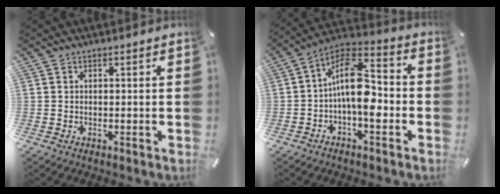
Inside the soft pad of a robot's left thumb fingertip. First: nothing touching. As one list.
[{"total": 13.0, "force": [-2.2, 6.8, 10.9], "torque": [-0.205, 0.002, -0.040]}]